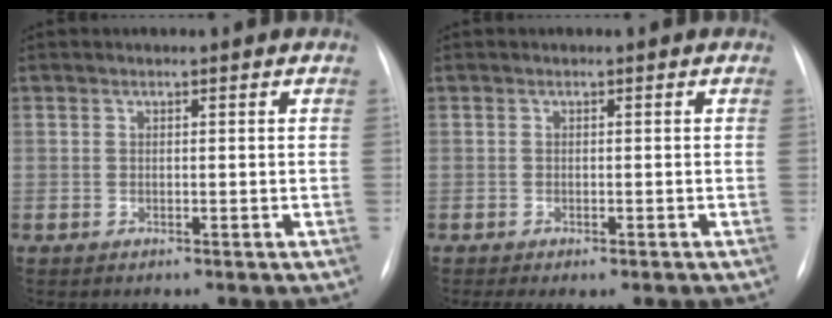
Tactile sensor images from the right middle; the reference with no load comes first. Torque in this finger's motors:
{"motor_torque": [0.63, -0.61, 0.07, 0.02]}